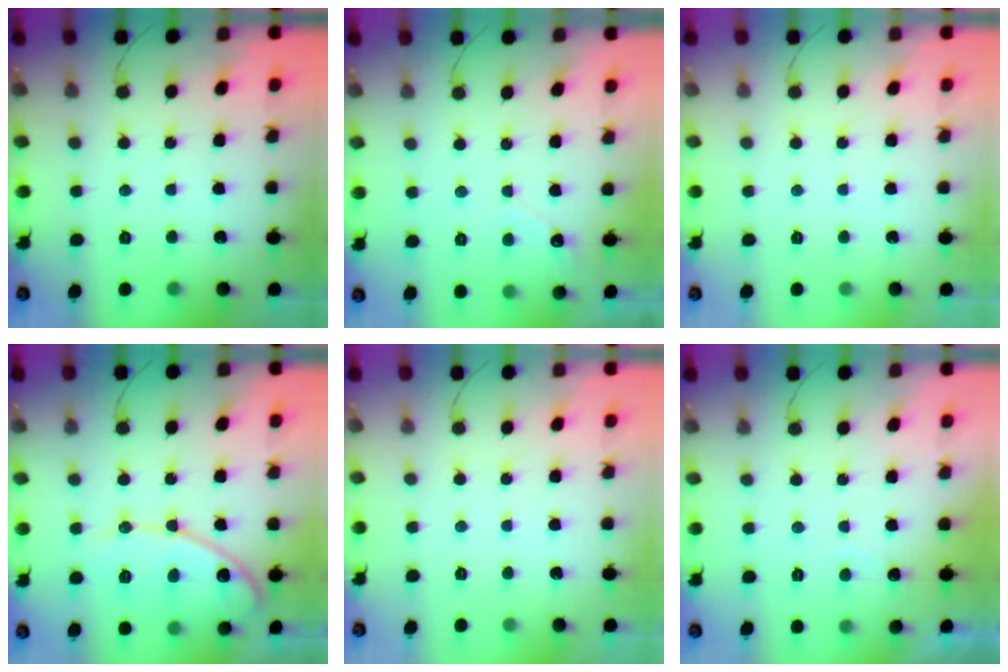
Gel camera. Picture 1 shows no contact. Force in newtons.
{"total": 2.4, "press": 2.4, "slide": 0.2}
{"total": 0.0}
{"total": 13.4, "press": 13.3, "slide": 1.1}
{"total": 0.0}
{"total": 2.3, "press": 2.3, "slide": 0.1}